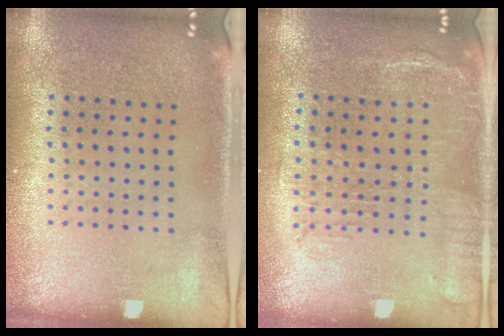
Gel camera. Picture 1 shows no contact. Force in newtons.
{"total": 1.8, "press": 1.5, "slide": 1.1}